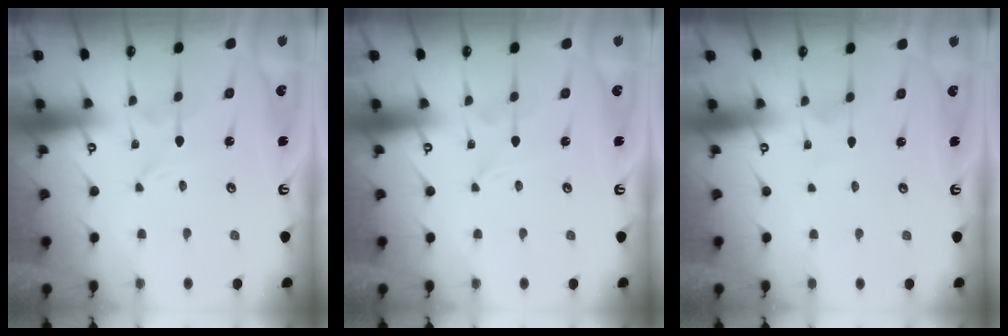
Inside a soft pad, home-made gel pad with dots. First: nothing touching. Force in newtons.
{"total": 0.0}
{"total": 1.3, "press": 1.3, "slide": 0.2}